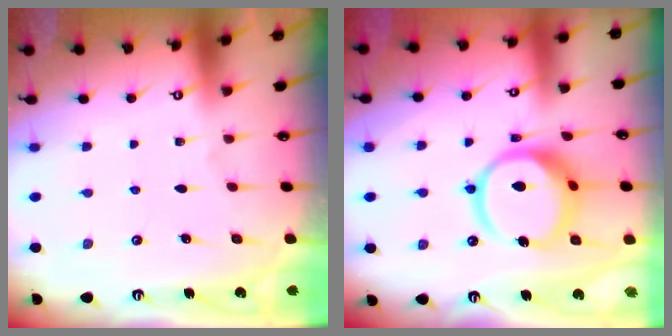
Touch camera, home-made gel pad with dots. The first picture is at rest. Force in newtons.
{"total": 14.3, "press": 14.3, "slide": 1.6}